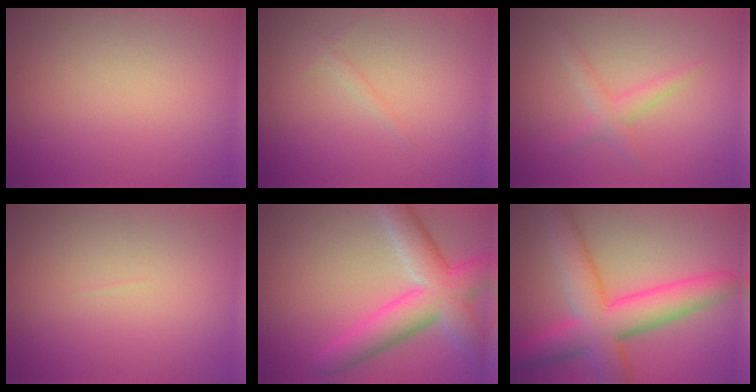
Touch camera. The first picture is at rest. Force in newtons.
{"total": 0.6, "press": 0.6, "slide": 0.1}
{"total": 1.8, "press": 1.8, "slide": 0.1}
{"total": 0.0}
{"total": 7.0, "press": 7.0, "slide": 0.4}
{"total": 8.3, "press": 8.3, "slide": 0.2}